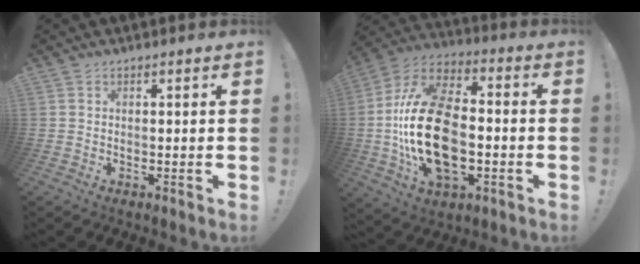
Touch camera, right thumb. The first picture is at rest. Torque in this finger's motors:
{"motor_torque": [2.35, 2.66, 1.88, -0.89, 0.91]}